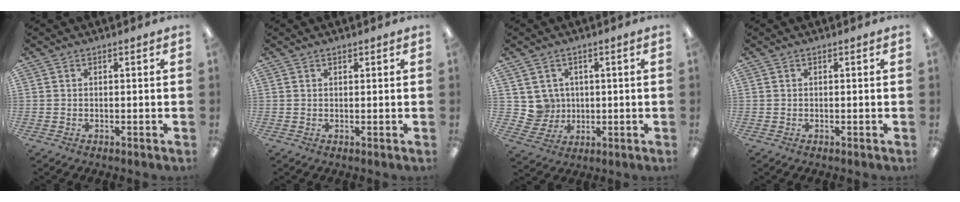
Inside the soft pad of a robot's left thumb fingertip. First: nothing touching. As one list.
[{"total": 0.6, "force": [0.5, 0.3, 0.2], "torque": [0.003, -0.003, 0.008]}, {"total": 5.7, "force": [2.0, 5.3, 0.0], "torque": [-0.011, -0.002, 0.042]}, {"total": 0.0}]